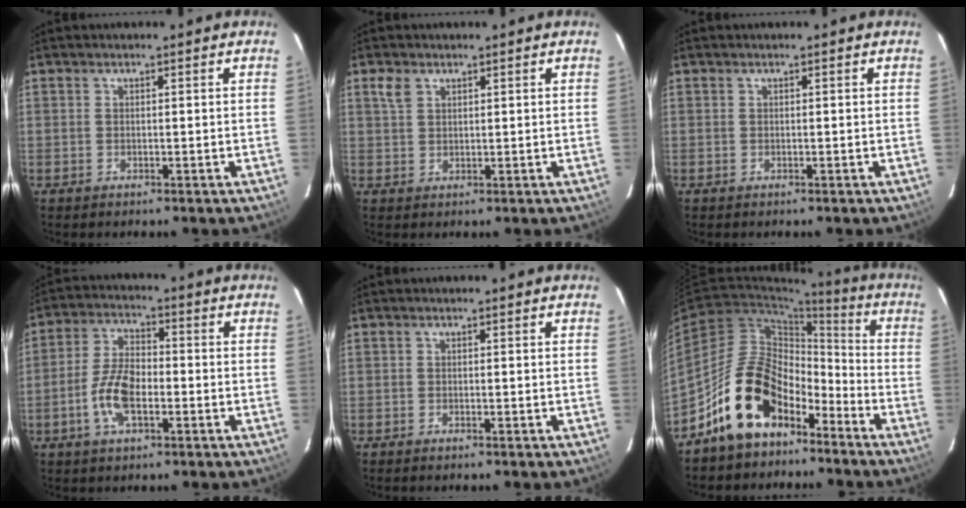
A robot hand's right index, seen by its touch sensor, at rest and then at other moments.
{"total": 2.8, "force": [1.5, 1.8, 1.5], "torque": [-0.029, 0.007, 0.031]}
{"total": 0.0}
{"total": 8.6, "force": [-3.0, 3.9, 7.0], "torque": [-0.145, 0.008, -0.058]}
{"total": 0.7, "force": [-0.6, 0.1, 0.3], "torque": [-0.006, -0.001, -0.013]}
{"total": 15.5, "force": [-10.3, 8.4, 7.9], "torque": [-0.145, 0.033, -0.169]}